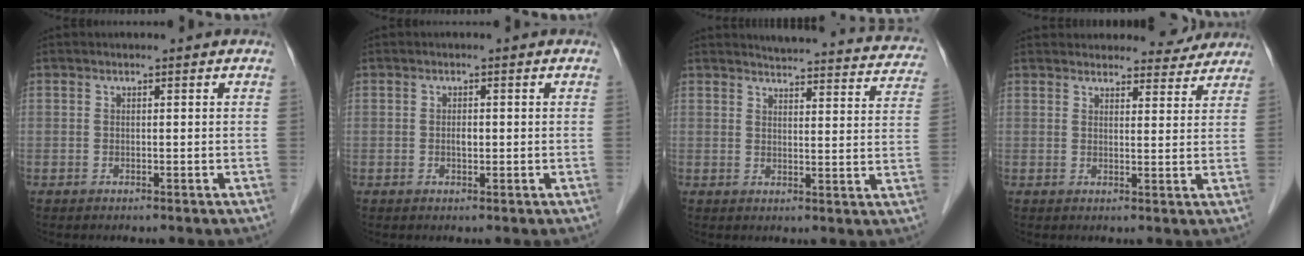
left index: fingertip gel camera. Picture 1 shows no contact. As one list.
[{"total": 1.1, "force": [-0.1, 0.6, 1.0], "torque": [-0.019, 0.001, -0.002]}, {"total": 20.9, "force": [19.9, 3.2, 5.2], "torque": [-0.057, -0.044, 0.218]}, {"total": 8.1, "force": [7.7, 2.2, 0.8], "torque": [0.016, 0.008, 0.077]}]